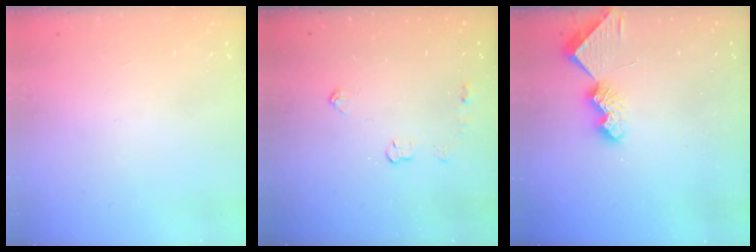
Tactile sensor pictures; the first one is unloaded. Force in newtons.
{"total": 3.9, "press": 3.8, "slide": 0.7}
{"total": 7.9, "press": 7.8, "slide": 0.5}